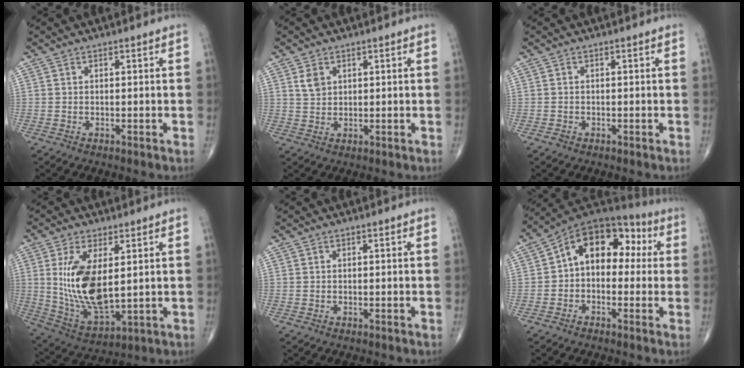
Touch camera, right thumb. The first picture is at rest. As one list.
[{"total": 2.9, "force": [1.3, 2.0, 1.5], "torque": [-0.021, -0.006, 0.029]}, {"total": 0.7, "force": [-0.4, 0.6, 0.2], "torque": [-0.004, 0.004, -0.008]}, {"total": 14.6, "force": [2.3, 6.7, 12.8], "torque": [-0.245, -0.024, 0.063]}, {"total": 0.0}, {"total": 14.1, "force": [1.6, 9.4, 10.4], "torque": [-0.111, 0.052, 0.008]}]